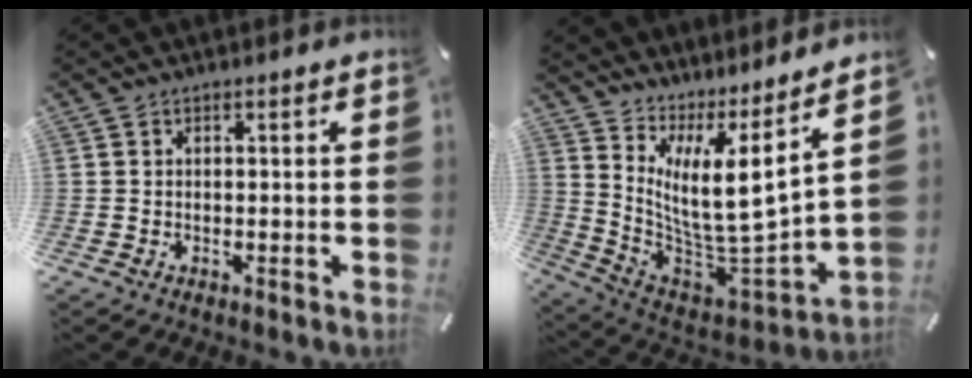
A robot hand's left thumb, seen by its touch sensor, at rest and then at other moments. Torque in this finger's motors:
{"motor_torque": [1.76, 0.27, 1.34, -1.42, 0.16]}